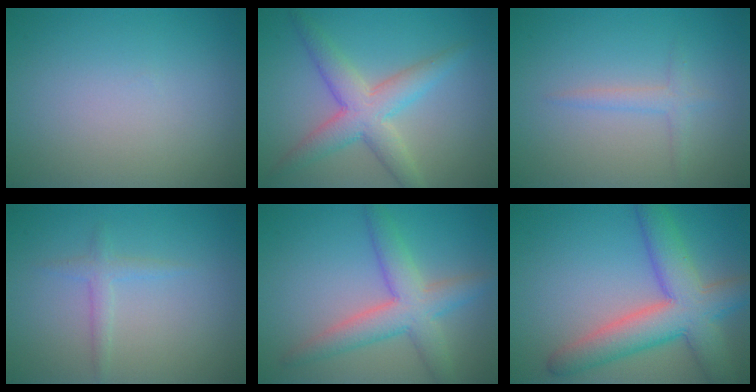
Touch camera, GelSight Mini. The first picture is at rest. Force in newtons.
{"total": 5.0, "press": 5.0, "slide": 0.1}
{"total": 1.4, "press": 1.4, "slide": 0.1}
{"total": 1.4, "press": 1.4, "slide": 0.1}
{"total": 5.1, "press": 5.1, "slide": 0.4}
{"total": 7.8, "press": 7.8, "slide": 0.4}